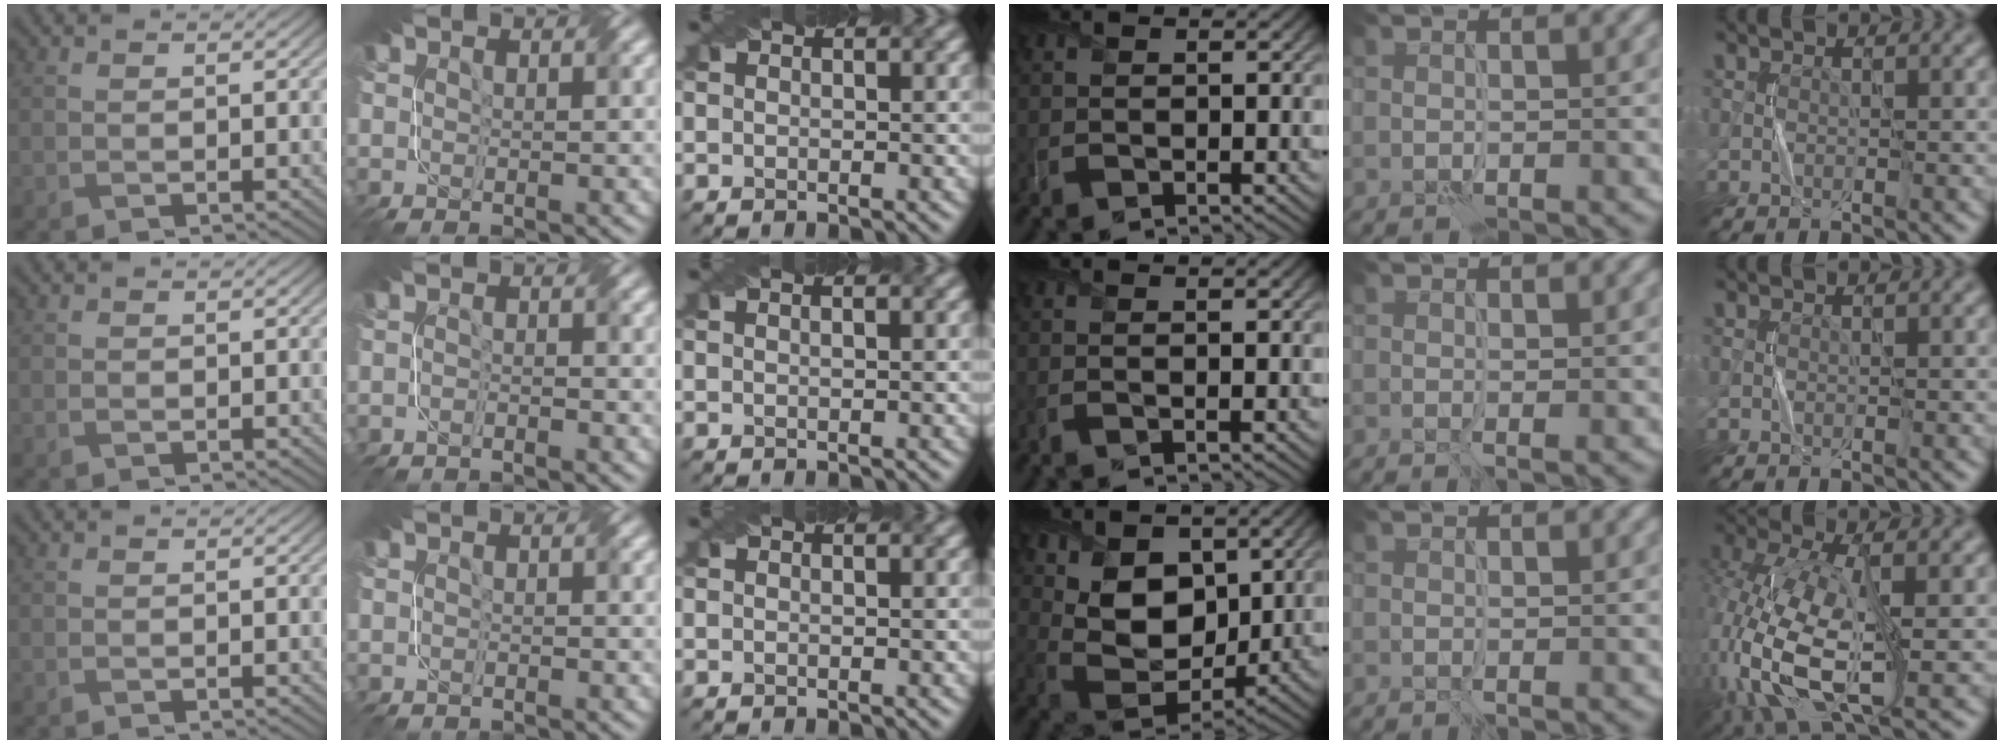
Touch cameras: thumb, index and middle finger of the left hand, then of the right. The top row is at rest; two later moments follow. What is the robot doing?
{"motion": "fold", "object": "netting"}